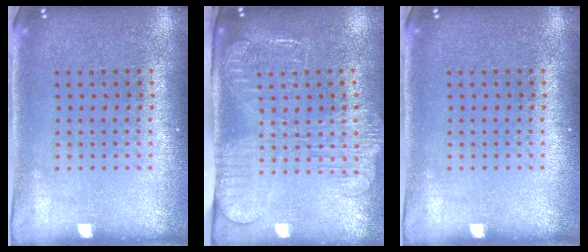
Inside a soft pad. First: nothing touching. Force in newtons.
{"total": 2.6, "press": 2.1, "slide": 1.6}
{"total": 0.0}